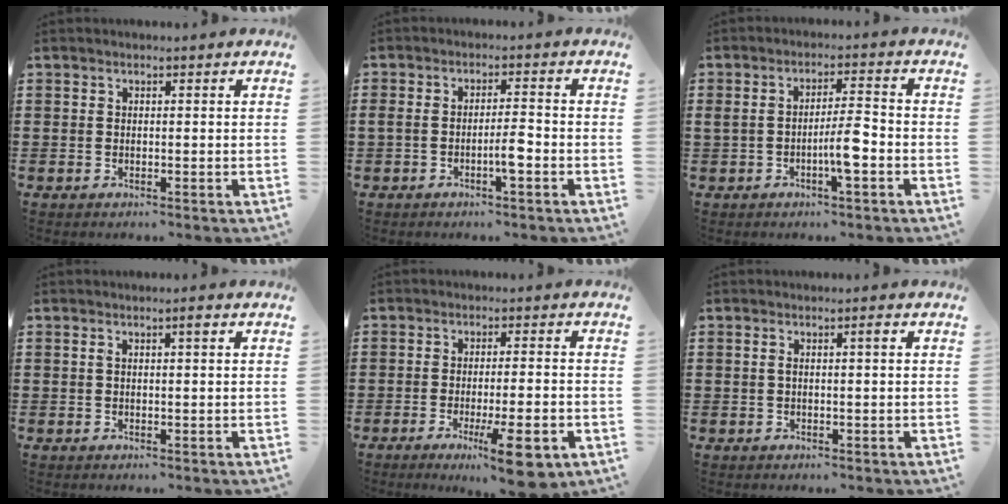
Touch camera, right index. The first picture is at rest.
{"total": 4.0, "force": [-1.6, 0.8, 3.5], "torque": [-0.061, 0.007, -0.031]}
{"total": 5.7, "force": [-1.9, 1.0, 5.2], "torque": [-0.089, 0.005, -0.035]}
{"total": 1.4, "force": [0.3, 0.2, 1.4], "torque": [-0.019, 0.000, 0.002]}
{"total": 8.6, "force": [-4.5, 1.2, 7.3], "torque": [-0.117, -0.006, -0.074]}
{"total": 1.5, "force": [0.0, 0.1, 1.5], "torque": [-0.027, 0.001, -0.002]}